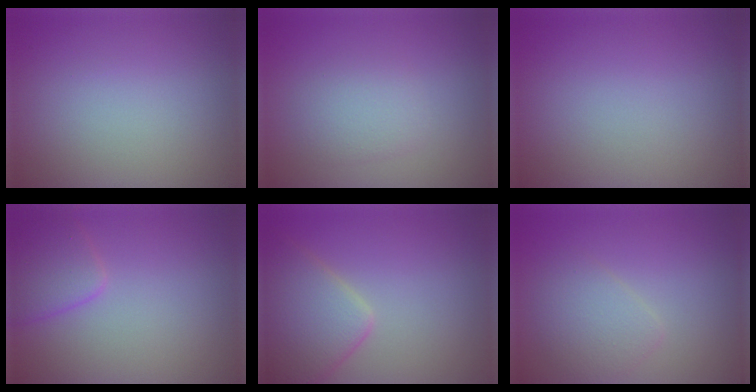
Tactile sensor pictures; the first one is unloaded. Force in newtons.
{"total": 2.1, "press": 2.1, "slide": 0.0}
{"total": 0.0}
{"total": 2.6, "press": 2.6, "slide": 0.2}
{"total": 4.9, "press": 4.9, "slide": 0.3}
{"total": 2.6, "press": 2.6, "slide": 0.0}